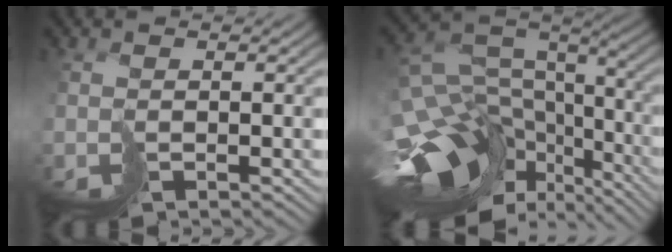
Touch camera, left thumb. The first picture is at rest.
{"total": 16.7, "force": [-8.5, 10.4, 9.9], "torque": [-0.200, -0.007, -0.113]}